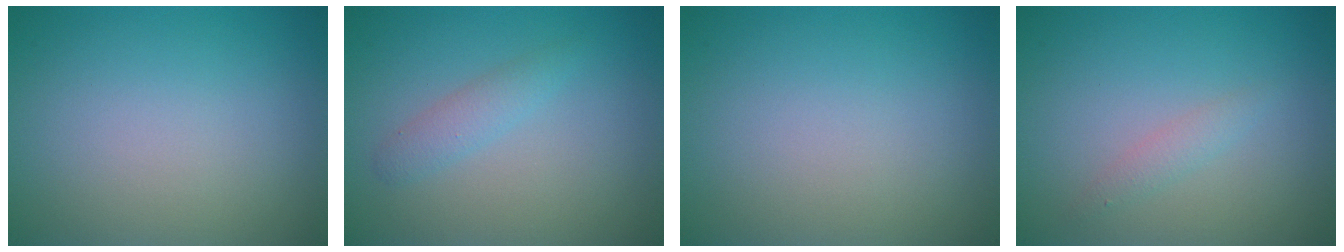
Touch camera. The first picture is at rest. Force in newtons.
{"total": 1.6, "press": 1.6, "slide": 0.1}
{"total": 0.0}
{"total": 1.1, "press": 1.1, "slide": 0.0}